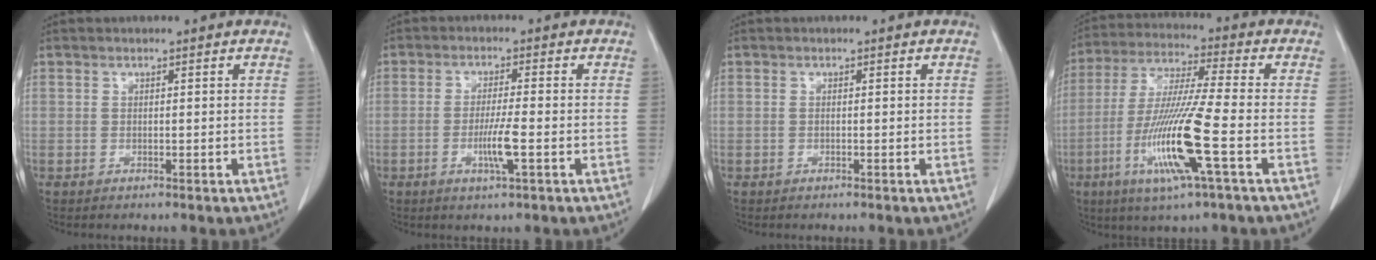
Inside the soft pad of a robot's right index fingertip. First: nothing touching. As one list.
[{"total": 4.8, "force": [-1.5, -0.1, 4.6], "torque": [-0.087, -0.009, -0.028]}, {"total": 0.0}, {"total": 14.6, "force": [-4.8, -0.4, 13.8], "torque": [-0.286, -0.021, -0.096]}]